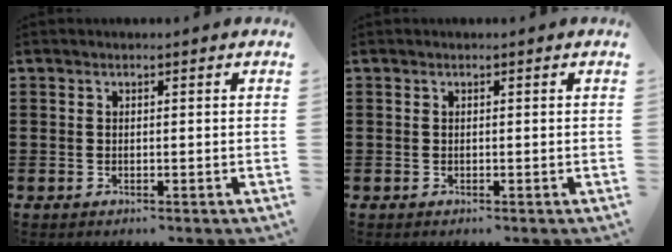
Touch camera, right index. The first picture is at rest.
{"total": 0.0}